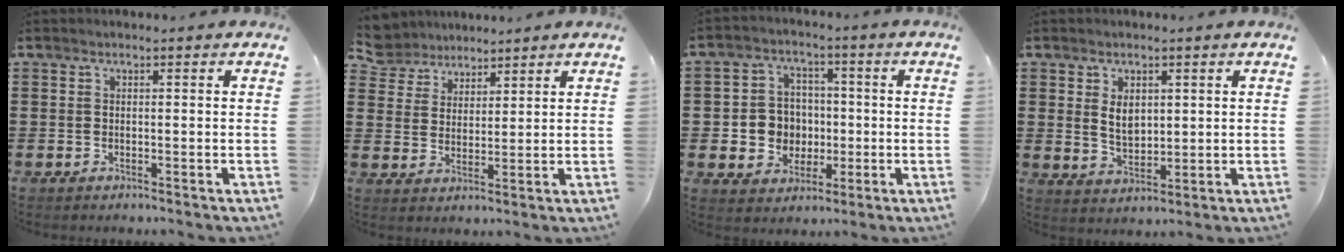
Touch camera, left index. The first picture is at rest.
{"total": 5.4, "force": [4.8, 2.4, 0.1], "torque": [-0.031, -0.011, 0.088]}
{"total": 5.8, "force": [-0.6, 4.8, 3.1], "torque": [-0.062, 0.010, -0.014]}
{"total": 3.7, "force": [1.4, 2.4, 2.4], "torque": [-0.039, 0.001, 0.023]}